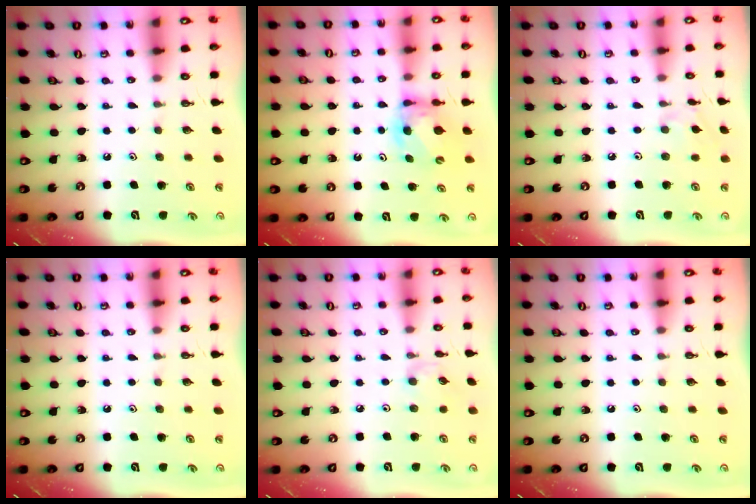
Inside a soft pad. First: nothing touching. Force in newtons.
{"total": 6.1, "press": 6.1, "slide": 0.3}
{"total": 4.5, "press": 4.4, "slide": 0.6}
{"total": 0.0}
{"total": 1.5, "press": 1.5, "slide": 0.4}
{"total": 0.0}